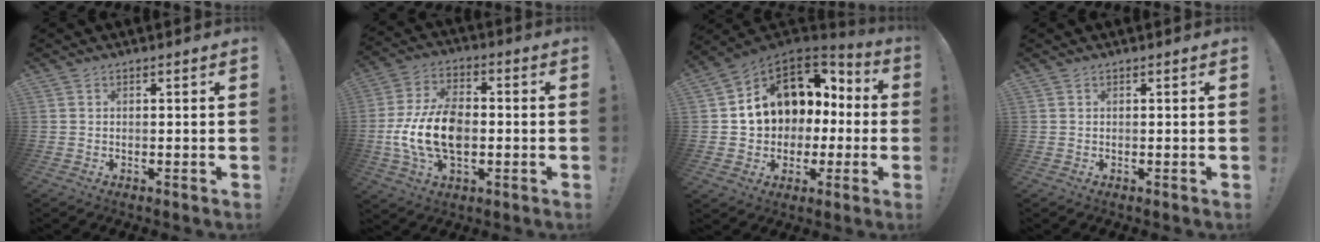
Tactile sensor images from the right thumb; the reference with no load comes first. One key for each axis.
{"total": 16.5, "fx": -2.7, "fy": 10.2, "fz": 12.7, "tx": -0.250, "ty": 0.009, "tz": -0.048}
{"total": 13.0, "fx": 3.9, "fy": 10.6, "fz": 6.4, "tx": -0.101, "ty": -0.018, "tz": 0.088}
{"total": 0.0}